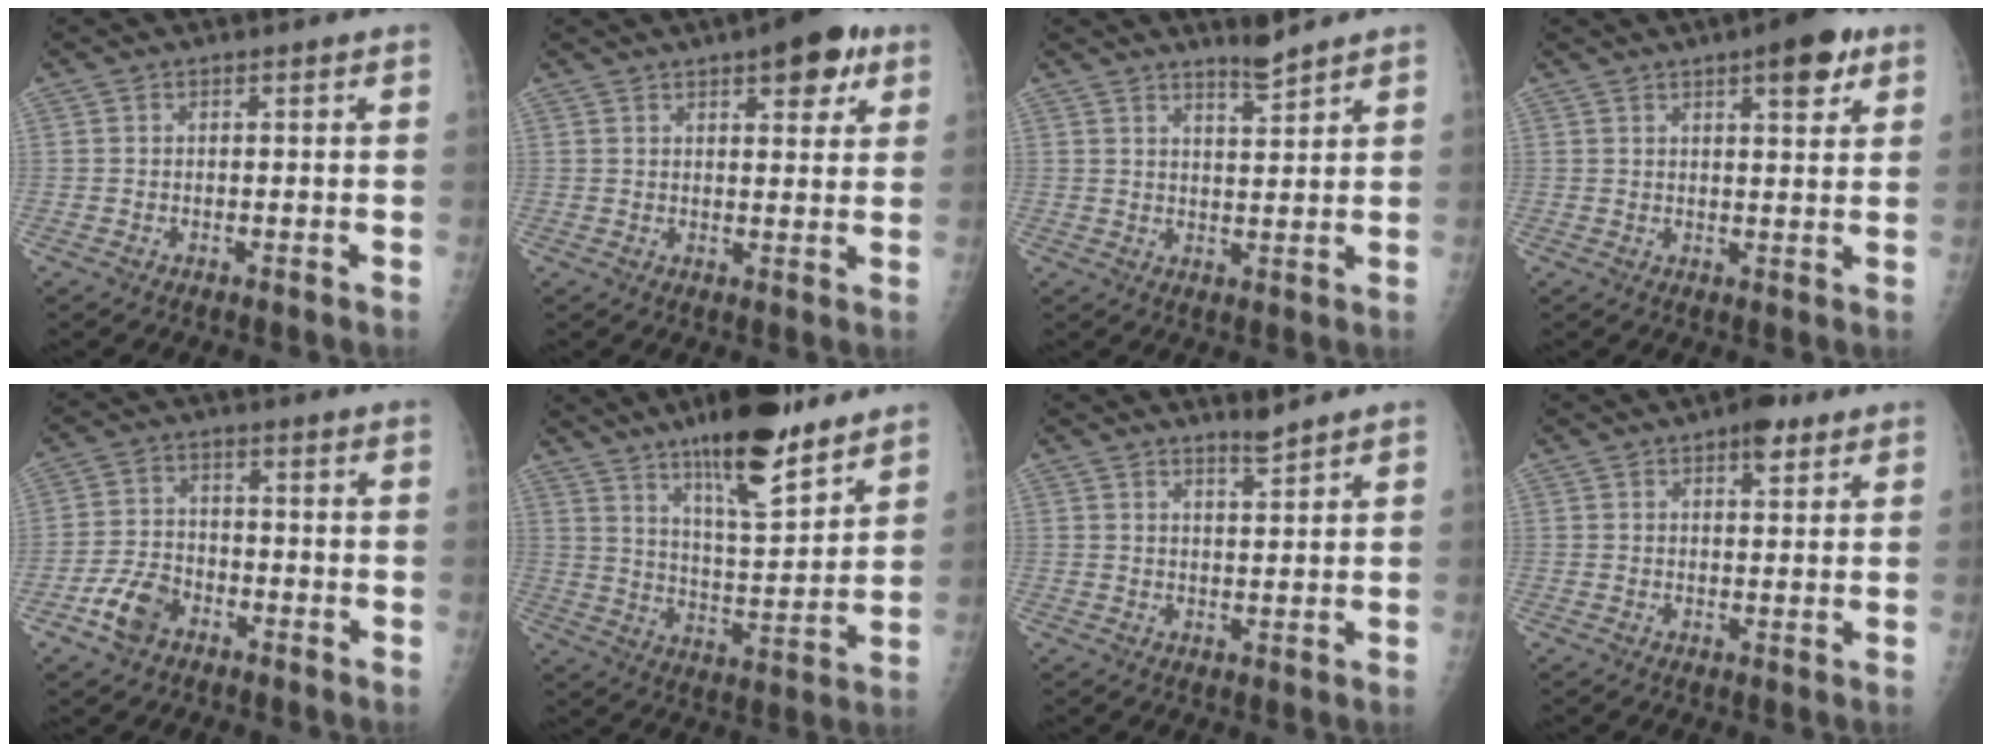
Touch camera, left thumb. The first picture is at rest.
{"total": 8.9, "force": [4.7, 3.6, 6.7], "torque": [-0.060, -0.014, 0.057]}
{"total": 3.5, "force": [3.2, 0.0, 1.5], "torque": [-0.021, -0.033, 0.055]}
{"total": 7.7, "force": [4.1, 2.5, 6.1], "torque": [-0.066, -0.014, 0.051]}
{"total": 6.9, "force": [-4.1, 4.5, 3.2], "torque": [-0.056, 0.026, -0.074]}
{"total": 17.4, "force": [12.2, 4.4, 11.7], "torque": [-0.162, -0.070, 0.202]}
{"total": 2.5, "force": [2.2, -0.1, 1.1], "torque": [-0.015, -0.023, 0.040]}
{"total": 4.6, "force": [2.7, 2.1, 3.1], "torque": [-0.029, -0.009, 0.034]}